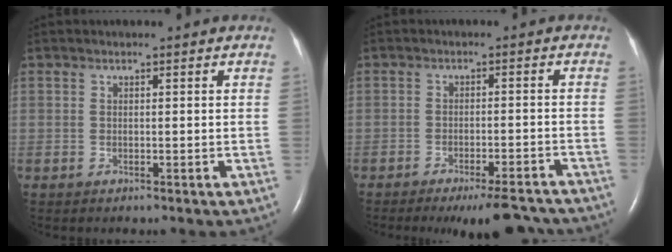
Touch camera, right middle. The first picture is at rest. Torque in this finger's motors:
{"motor_torque": [-0.05, -0.20, 0.26, 0.08]}